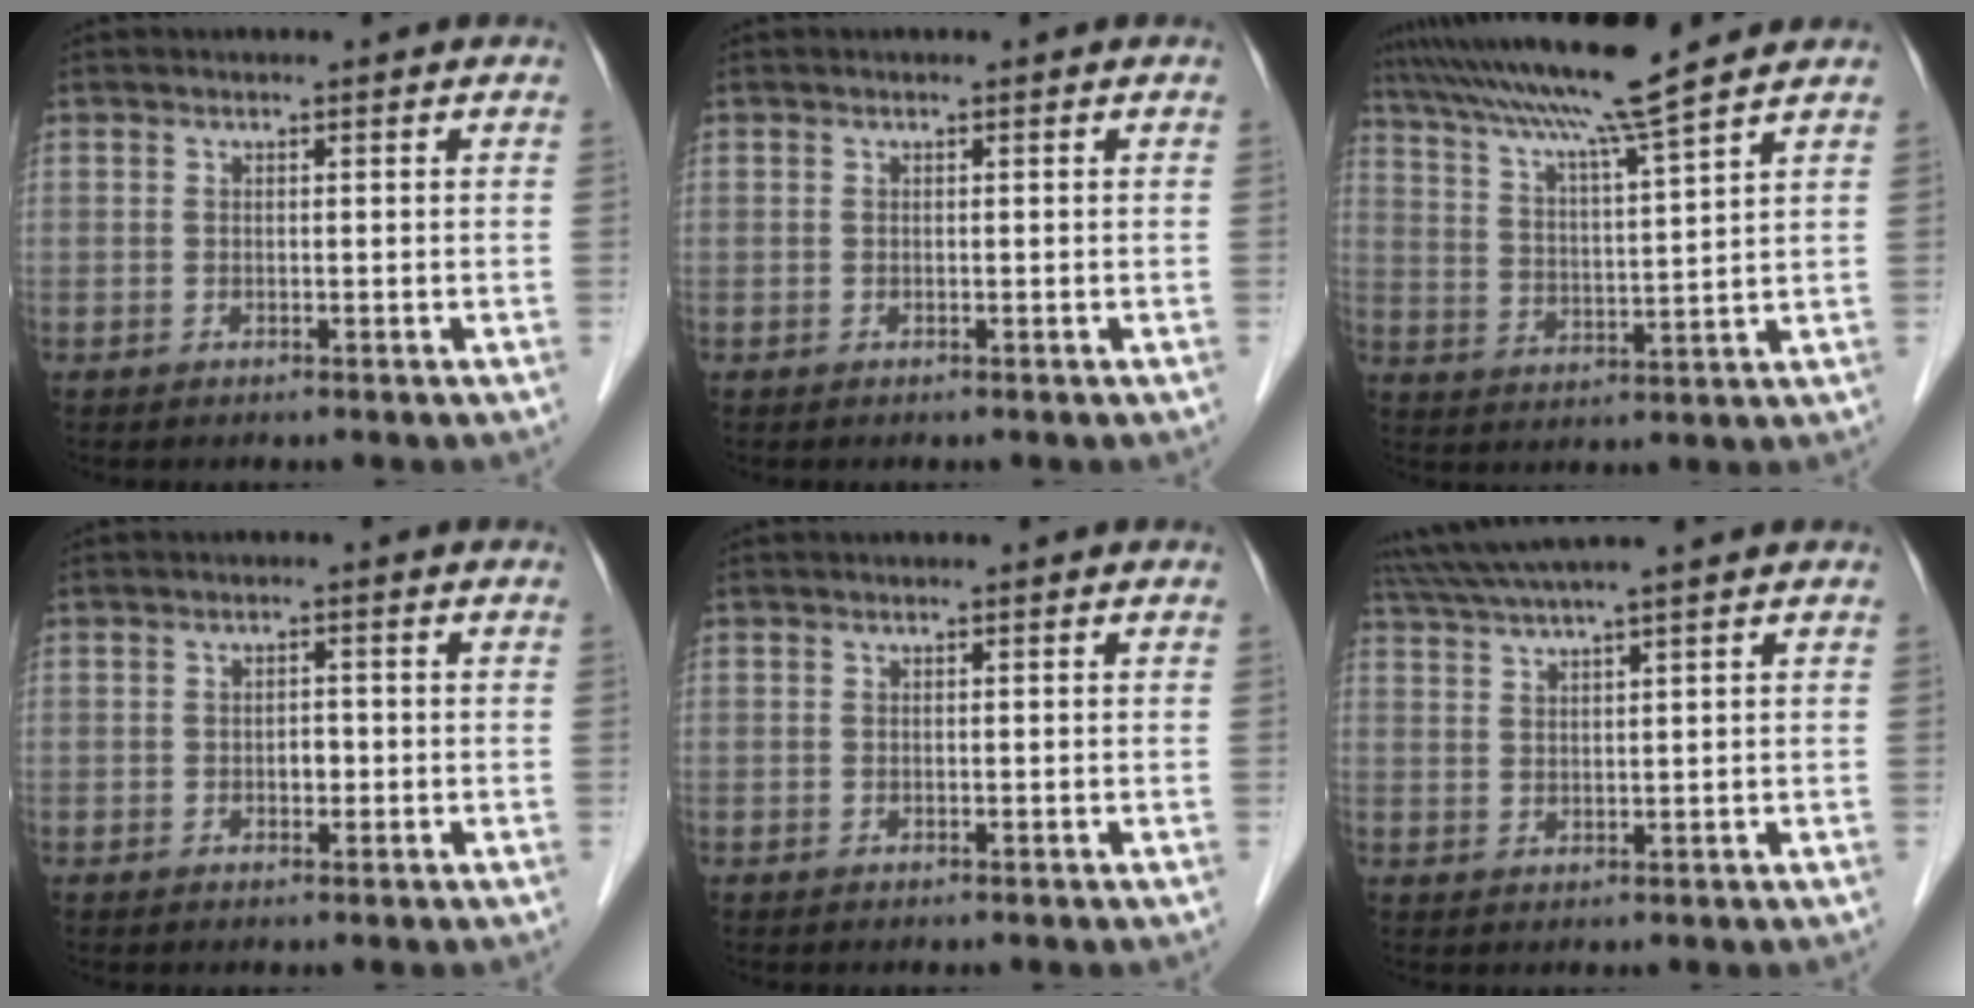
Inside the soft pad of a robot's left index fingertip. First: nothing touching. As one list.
[{"total": 0.0}, {"total": 13.4, "force": [11.3, -2.0, 6.8], "torque": [-0.123, 0.005, 0.184]}, {"total": 1.6, "force": [-0.5, 1.0, 1.2], "torque": [-0.016, 0.003, -0.006]}, {"total": 0.0}, {"total": 7.6, "force": [6.5, -1.6, 3.6], "torque": [-0.063, 0.028, 0.110]}]